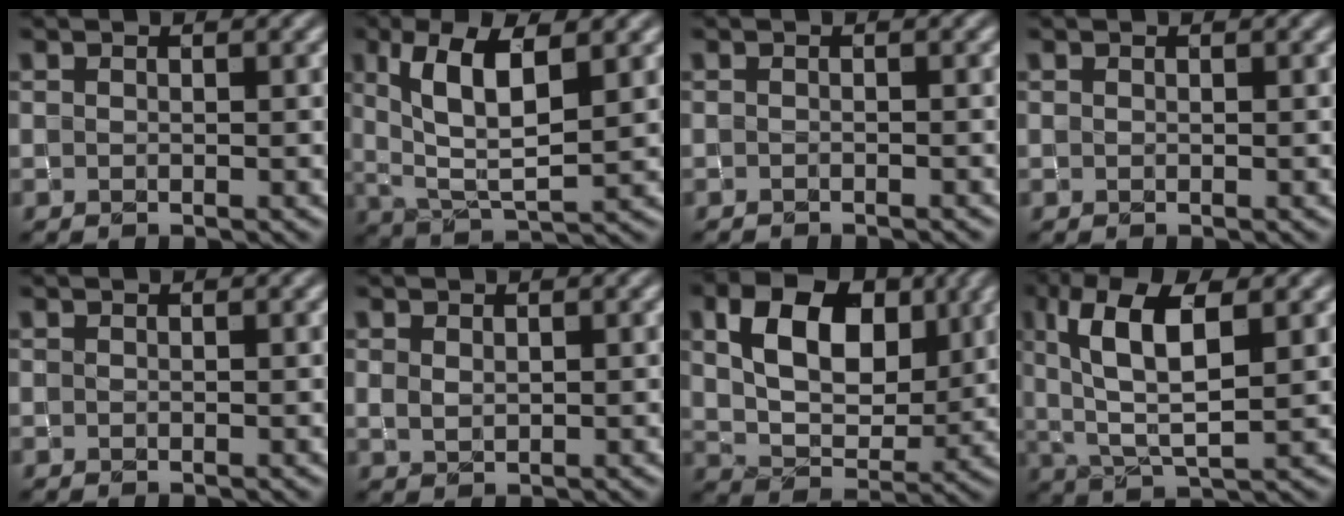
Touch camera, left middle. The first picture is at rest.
{"total": 7.0, "force": [2.5, 2.6, 6.1], "torque": [-0.117, -0.001, 0.046]}
{"total": 0.9, "force": [-0.9, -0.1, -0.1], "torque": [0.009, -0.004, -0.018]}
{"total": 0.0}
{"total": 0.0}
{"total": 0.8, "force": [0.5, 0.5, 0.3], "torque": [-0.009, 0.001, 0.014]}
{"total": 8.8, "force": [3.2, 5.5, 6.0], "torque": [-0.109, 0.002, 0.052]}
{"total": 7.8, "force": [2.6, 2.9, 6.8], "torque": [-0.132, 0.008, 0.042]}